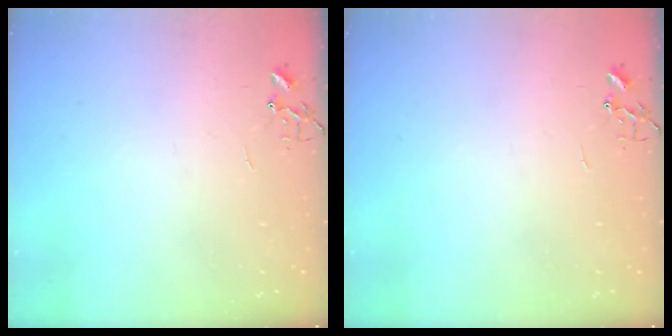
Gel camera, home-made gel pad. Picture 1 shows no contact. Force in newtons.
{"total": 0.0}